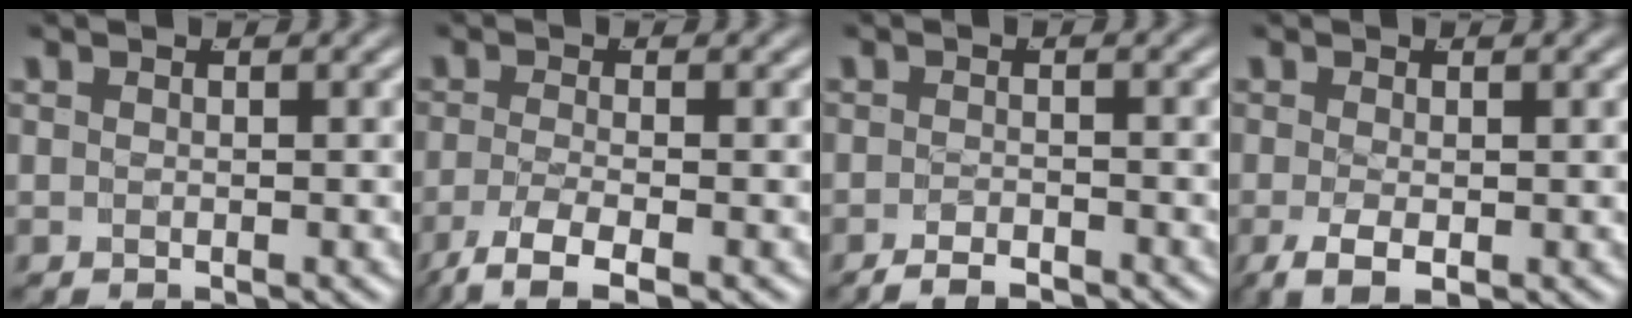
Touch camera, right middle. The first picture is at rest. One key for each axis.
{"total": 5.7, "fx": -4.0, "fy": 1.7, "fz": 3.7, "tx": -0.078, "ty": -0.034, "tz": -0.046}
{"total": 2.7, "fx": -2.6, "fy": 0.3, "fz": 0.5, "tx": -0.011, "ty": -0.009, "tz": -0.042}
{"total": 2.9, "fx": -1.4, "fy": 1.0, "fz": 2.3, "tx": -0.053, "ty": -0.022, "tz": -0.009}